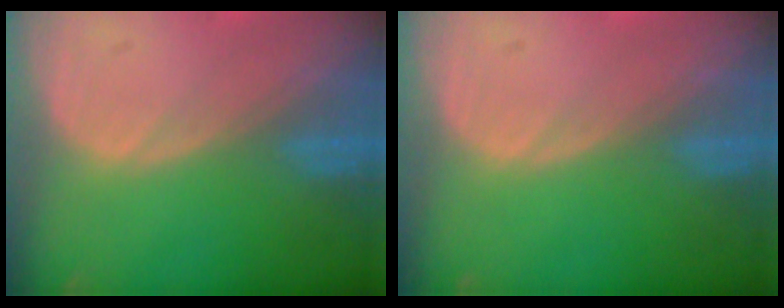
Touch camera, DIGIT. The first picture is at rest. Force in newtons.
{"total": 0.0}